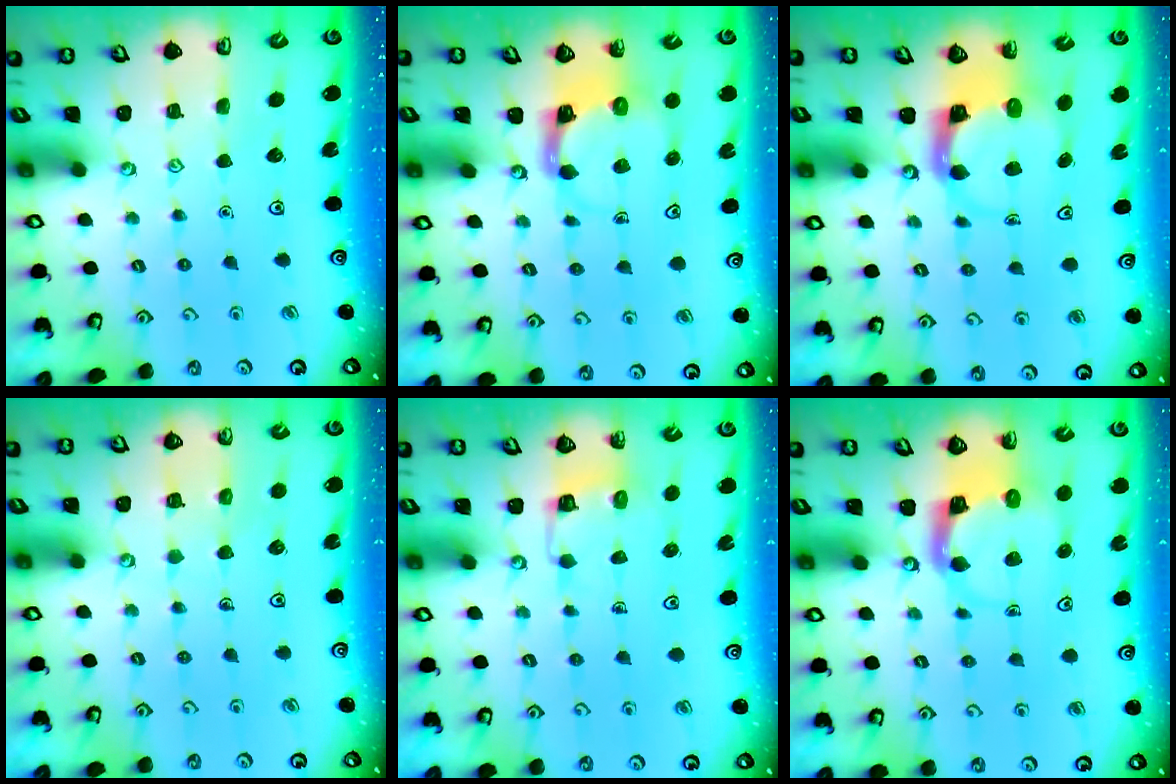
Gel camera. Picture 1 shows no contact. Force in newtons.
{"total": 4.0, "press": 3.9, "slide": 0.4}
{"total": 3.7, "press": 3.7, "slide": 0.5}
{"total": 4.7, "press": 4.6, "slide": 0.4}
{"total": 3.1, "press": 3.1, "slide": 0.3}
{"total": 3.7, "press": 3.6, "slide": 0.7}